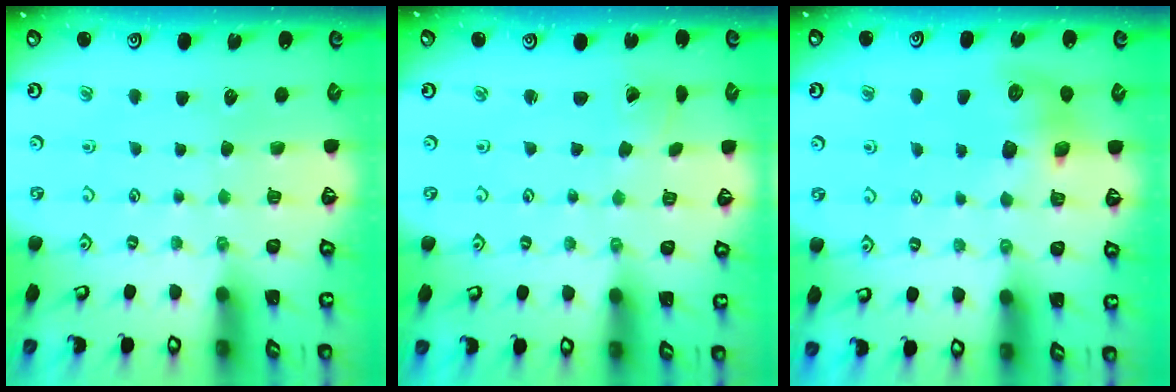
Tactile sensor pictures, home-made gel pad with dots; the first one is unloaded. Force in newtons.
{"total": 1.7, "press": 1.7, "slide": 0.3}
{"total": 7.8, "press": 7.7, "slide": 1.0}